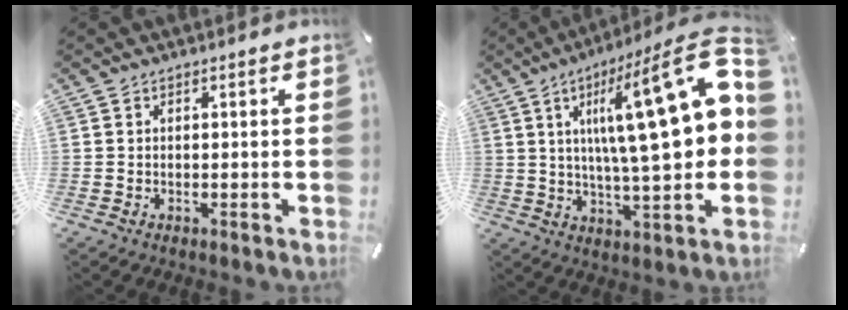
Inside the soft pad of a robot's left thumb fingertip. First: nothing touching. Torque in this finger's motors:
{"motor_torque": [1.77, 3.24, 2.77, 0.00, 0.87]}